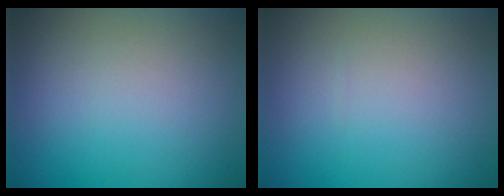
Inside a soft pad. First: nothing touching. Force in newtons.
{"total": 0.0}